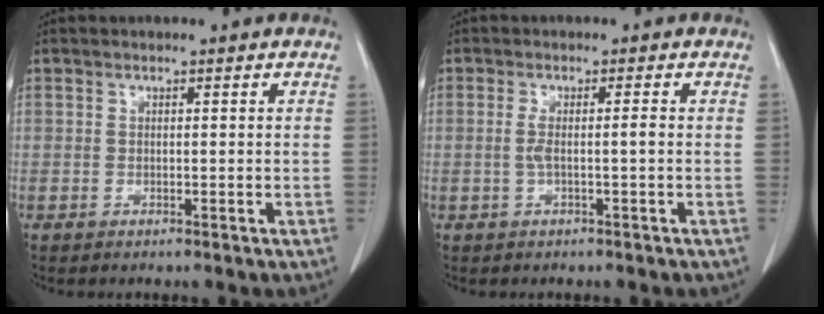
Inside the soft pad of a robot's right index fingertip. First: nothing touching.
{"total": 2.3, "force": [-0.4, -0.1, 2.3], "torque": [-0.046, 0.004, -0.005]}